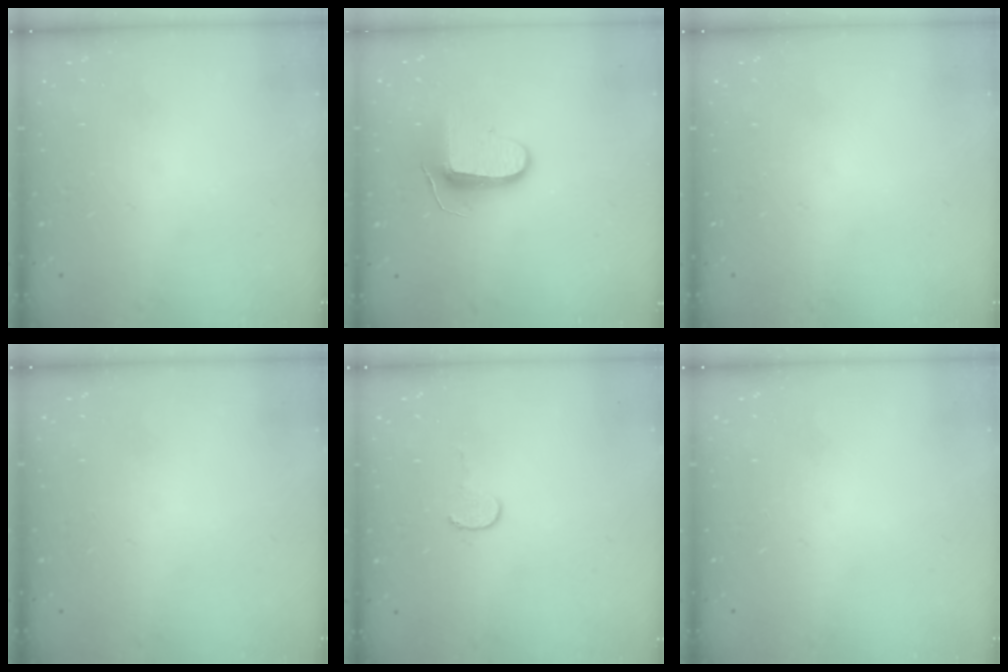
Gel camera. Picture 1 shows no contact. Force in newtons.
{"total": 10.4, "press": 10.3, "slide": 0.9}
{"total": 0.0}
{"total": 0.0}
{"total": 3.9, "press": 3.9, "slide": 0.3}
{"total": 0.0}